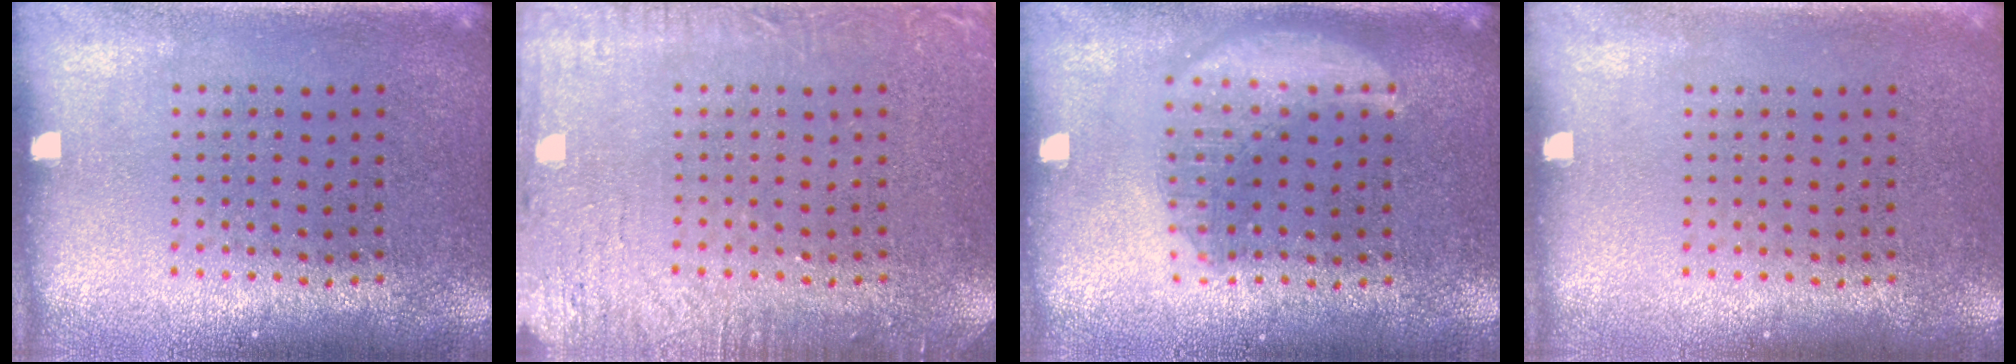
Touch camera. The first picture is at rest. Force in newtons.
{"total": 3.2, "press": 3.2, "slide": 0.4}
{"total": 1.9, "press": 1.9, "slide": 0.2}
{"total": 0.0}